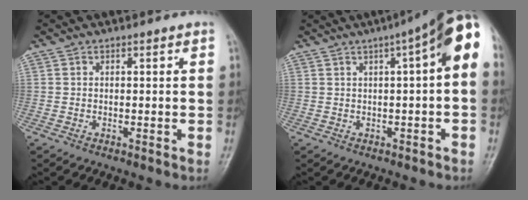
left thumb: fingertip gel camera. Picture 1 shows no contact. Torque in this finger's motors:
{"motor_torque": [2.42, 2.59, 1.79, -0.70, 0.21]}